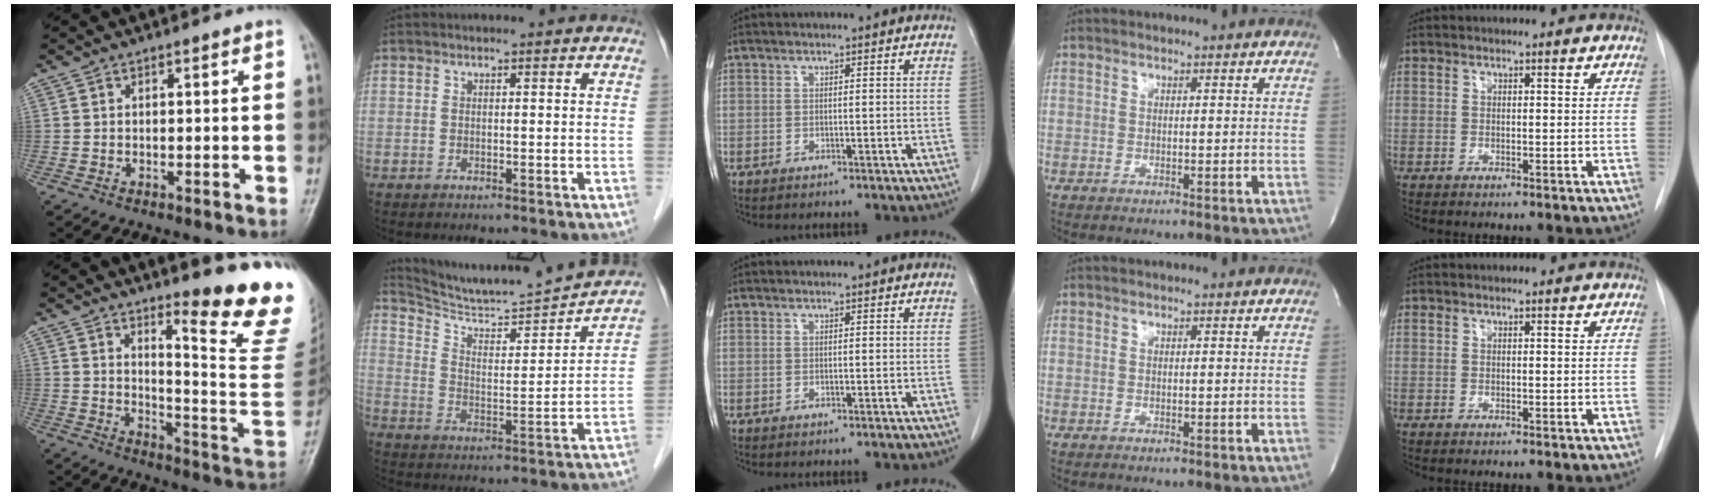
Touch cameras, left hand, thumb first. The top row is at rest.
{"thumb": {"total": 18.4, "force": [11.9, 2.3, 13.8], "torque": [-0.147, -0.112, 0.164]}, "index": {"total": 18.1, "force": [17.3, 0.2, 5.2], "torque": [-0.092, -0.037, 0.258]}}